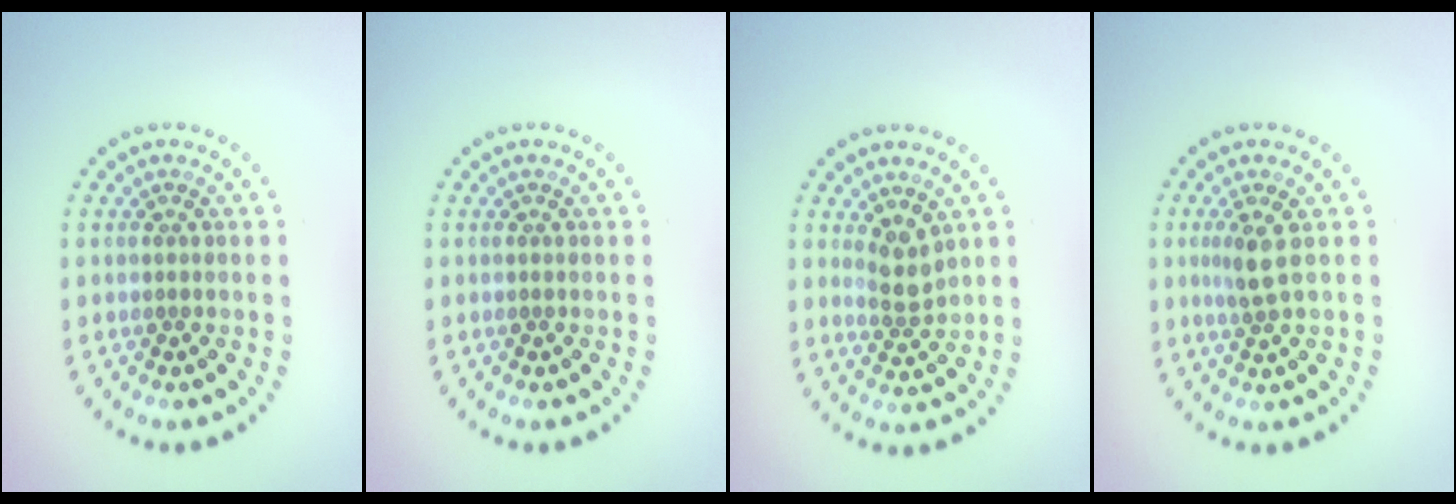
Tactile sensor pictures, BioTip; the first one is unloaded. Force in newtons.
{"total": 0.0}
{"total": 2.2, "press": 1.8, "slide": 1.3}
{"total": 1.9, "press": 1.6, "slide": 1.1}